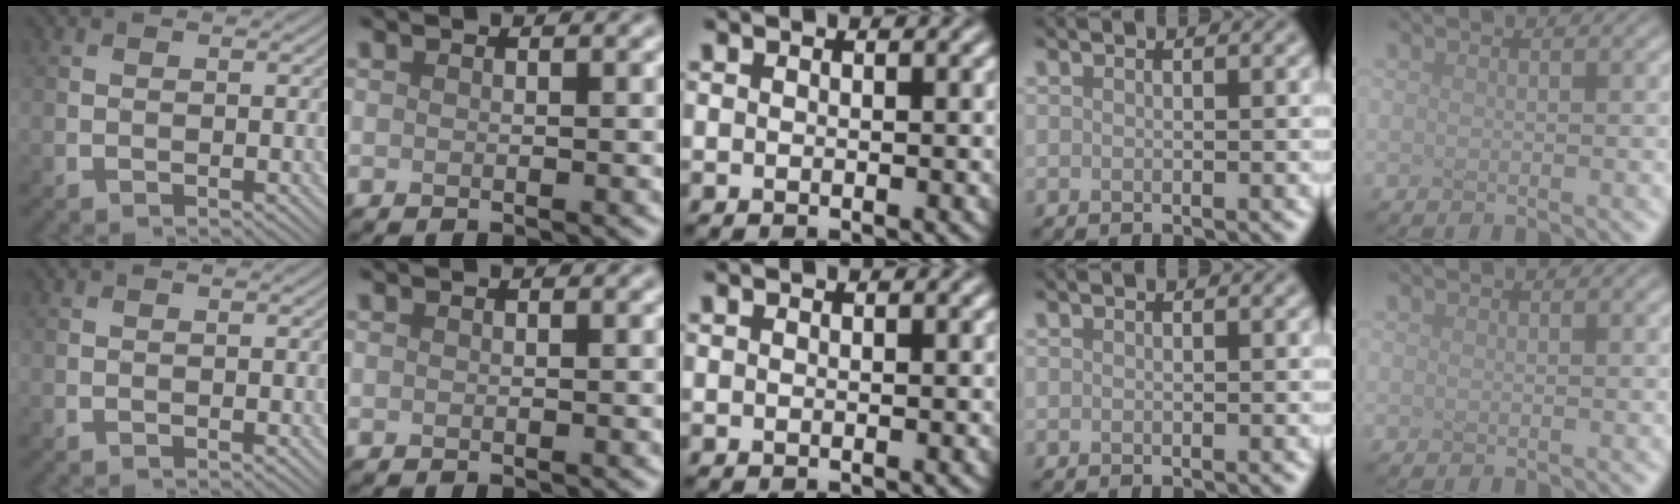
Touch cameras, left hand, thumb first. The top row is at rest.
{}